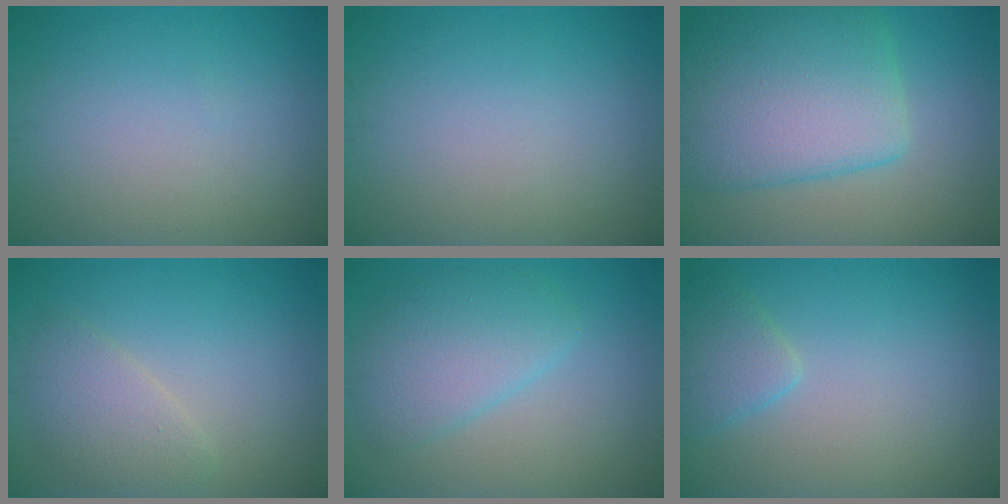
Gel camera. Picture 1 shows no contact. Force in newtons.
{"total": 0.0}
{"total": 9.6, "press": 9.6, "slide": 0.3}
{"total": 2.7, "press": 2.7, "slide": 0.2}
{"total": 4.4, "press": 4.4, "slide": 0.2}
{"total": 2.2, "press": 2.2, "slide": 0.2}